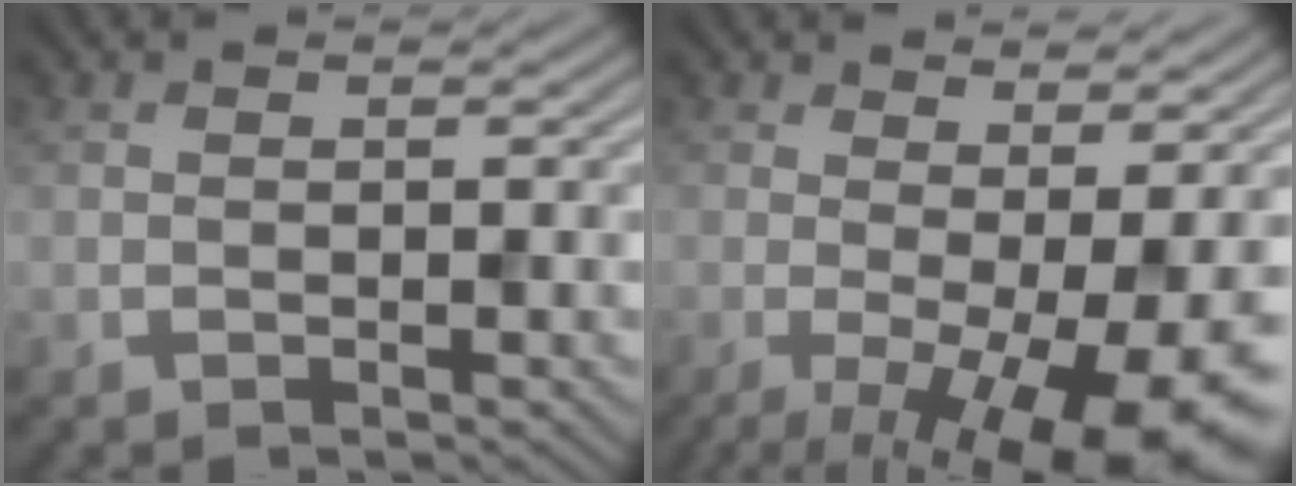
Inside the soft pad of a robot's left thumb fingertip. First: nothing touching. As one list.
[{"total": 12.1, "force": [-3.0, 3.4, 11.2], "torque": [-0.153, -0.005, -0.038]}]